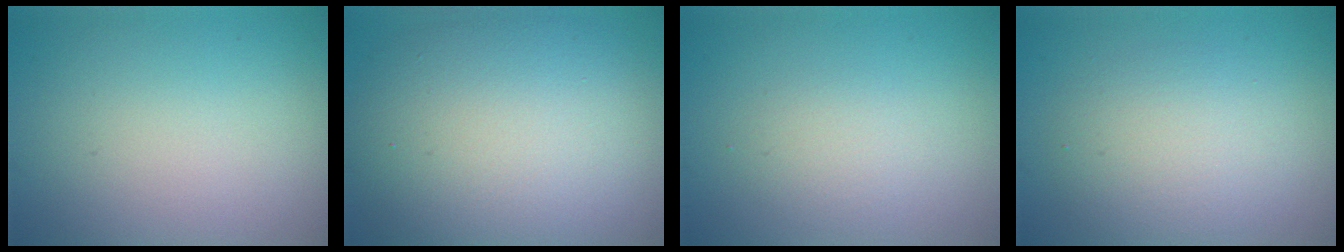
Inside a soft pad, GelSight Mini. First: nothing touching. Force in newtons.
{"total": 12.8, "press": 12.7, "slide": 1.1}
{"total": 1.7, "press": 1.7, "slide": 0.1}
{"total": 4.1, "press": 4.1, "slide": 0.2}